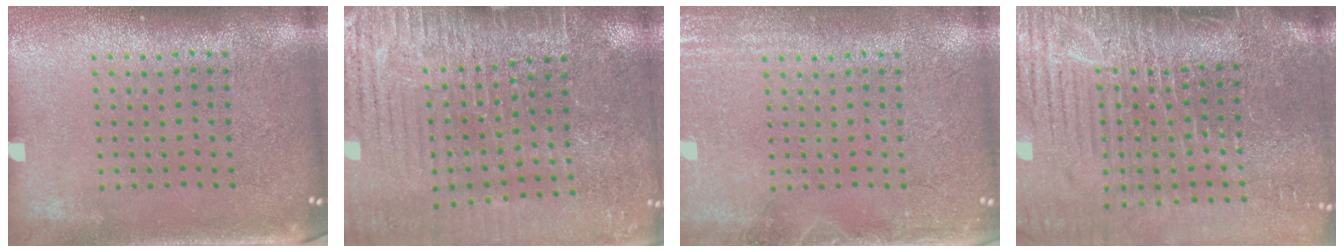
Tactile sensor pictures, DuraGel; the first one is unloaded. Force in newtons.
{"total": 3.4, "press": 3.4, "slide": 0.1}
{"total": 2.2, "press": 2.1, "slide": 0.3}
{"total": 5.0, "press": 4.3, "slide": 2.6}